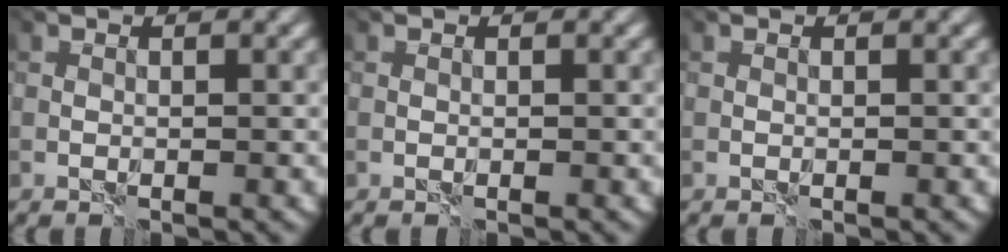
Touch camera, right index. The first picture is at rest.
{"total": 0.0}
{"total": 0.0}